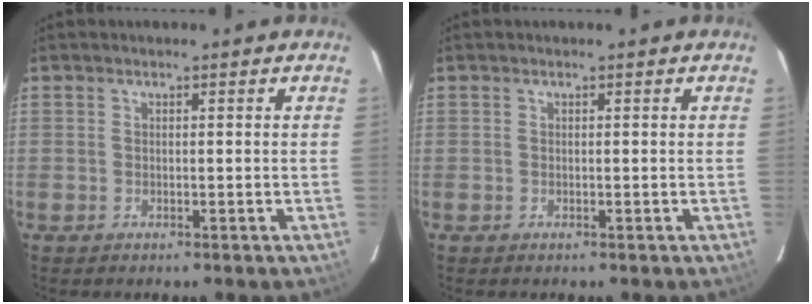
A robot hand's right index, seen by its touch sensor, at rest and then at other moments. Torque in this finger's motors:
{"motor_torque": [0.00, 0.00, 0.04, 0.00]}